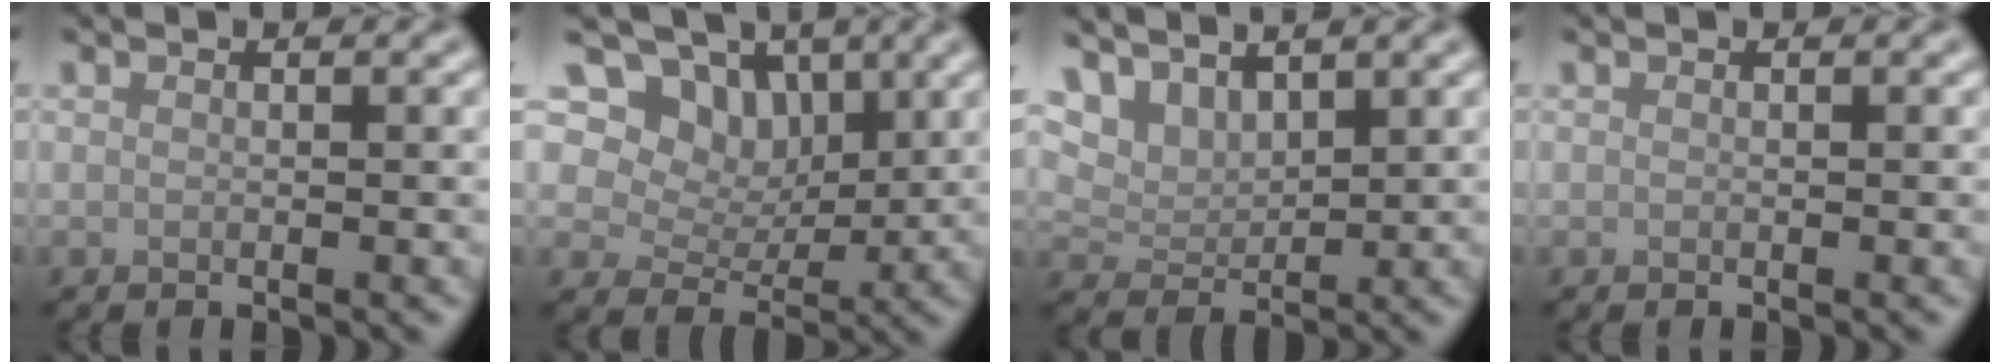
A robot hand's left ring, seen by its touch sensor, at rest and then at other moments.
{"total": 7.6, "force": [4.1, 5.4, 3.6], "torque": [-0.059, -0.007, 0.063]}
{"total": 4.6, "force": [3.6, 2.0, 2.0], "torque": [-0.049, -0.008, 0.071]}
{"total": 0.0}